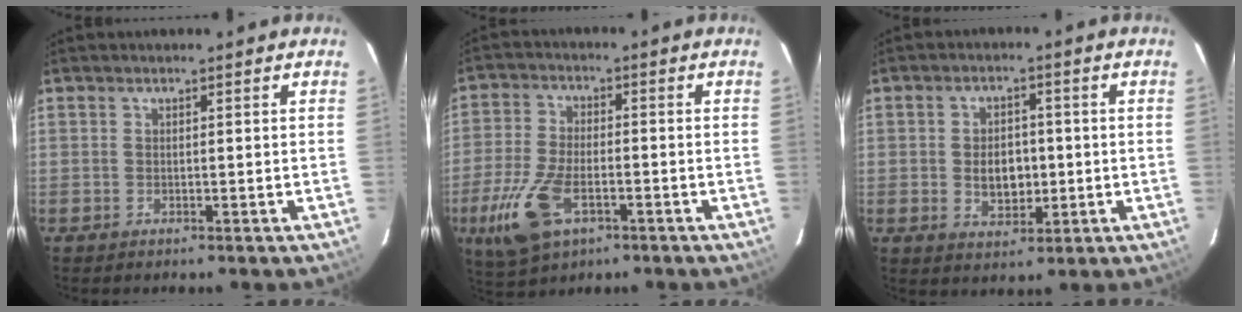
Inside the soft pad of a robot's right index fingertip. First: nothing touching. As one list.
[{"total": 12.7, "force": [-5.3, 6.5, 9.6], "torque": [-0.221, -0.016, -0.099]}, {"total": 6.1, "force": [-0.5, 4.2, 4.4], "torque": [-0.080, 0.002, 0.001]}]